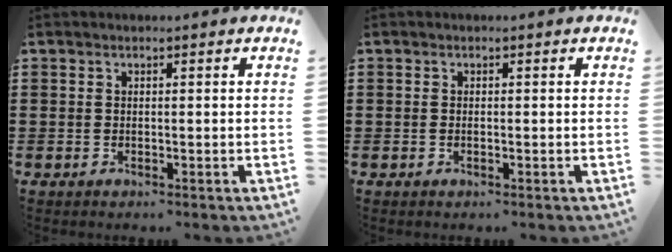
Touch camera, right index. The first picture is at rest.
{"total": 0.0}